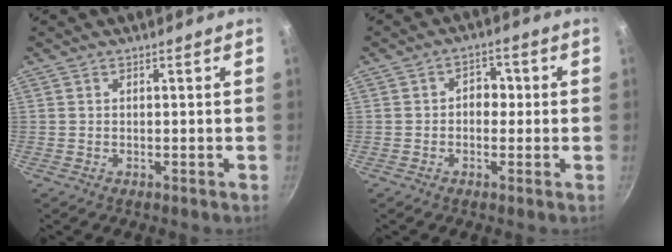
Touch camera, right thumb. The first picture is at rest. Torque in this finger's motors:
{"motor_torque": [-0.06, 0.02, 0.04, -0.02, 0.04]}